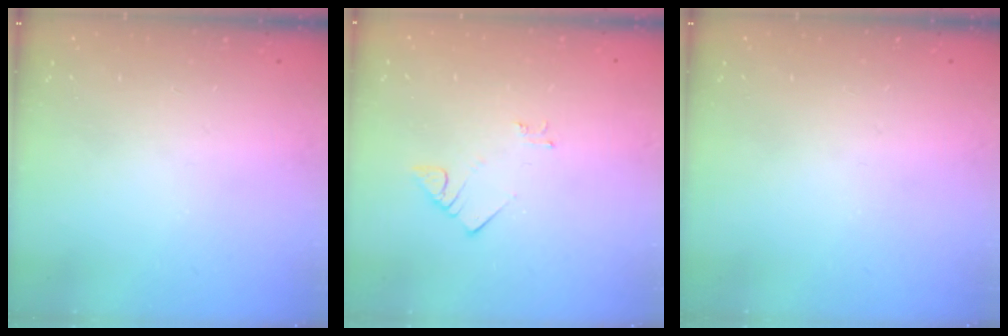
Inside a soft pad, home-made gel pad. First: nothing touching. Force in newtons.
{"total": 2.7, "press": 2.7, "slide": 0.2}
{"total": 0.0}